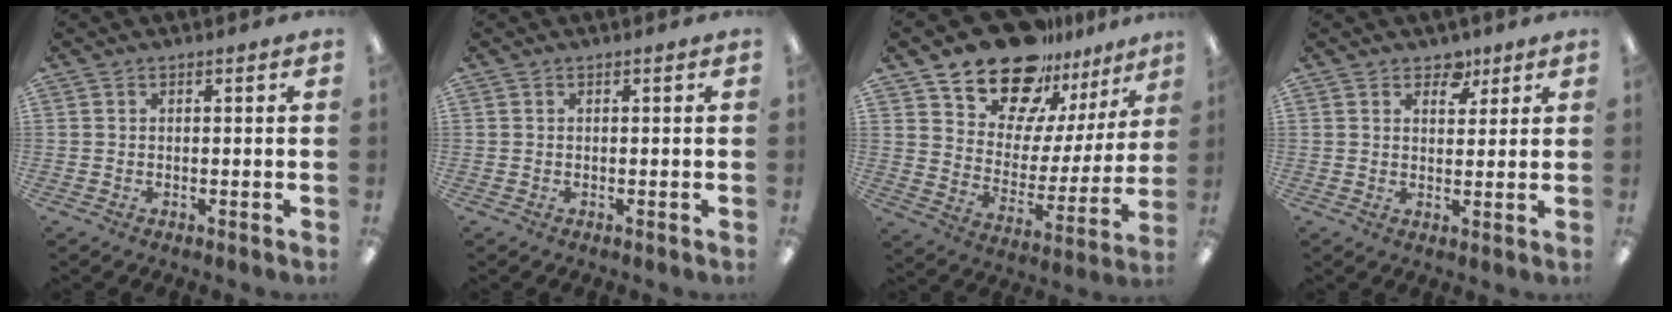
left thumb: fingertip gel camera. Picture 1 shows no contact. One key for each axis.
{"total": 0.0}
{"total": 18.4, "fx": 15.2, "fy": 8.9, "fz": 5.3, "tx": -0.104, "ty": -0.117, "tz": 0.274}
{"total": 5.0, "fx": 3.4, "fy": 3.2, "fz": 1.8, "tx": -0.004, "ty": -0.018, "tz": 0.055}